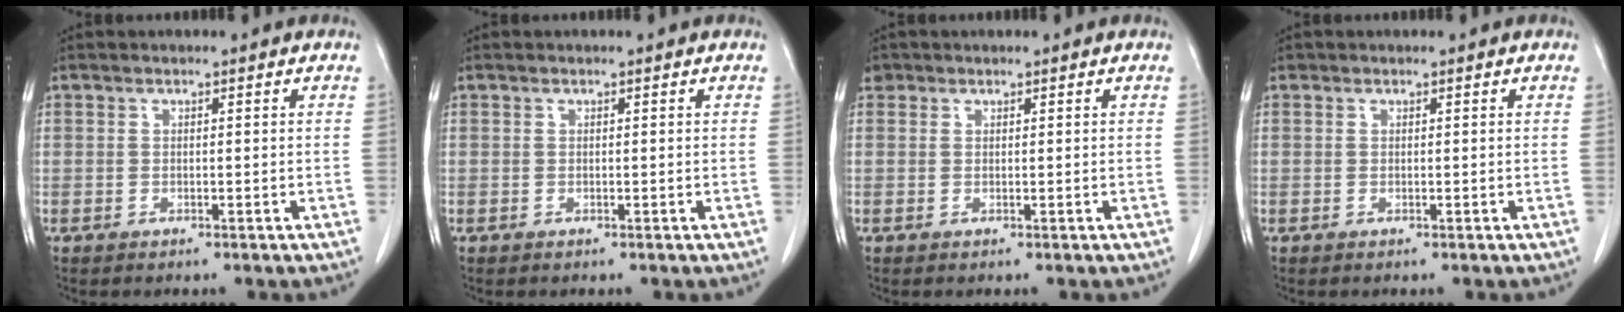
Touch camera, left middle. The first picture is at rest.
{"total": 0.0}
{"total": 1.1, "force": [0.7, 0.9, 0.1], "torque": [0.006, 0.008, 0.008]}
{"total": 0.0}